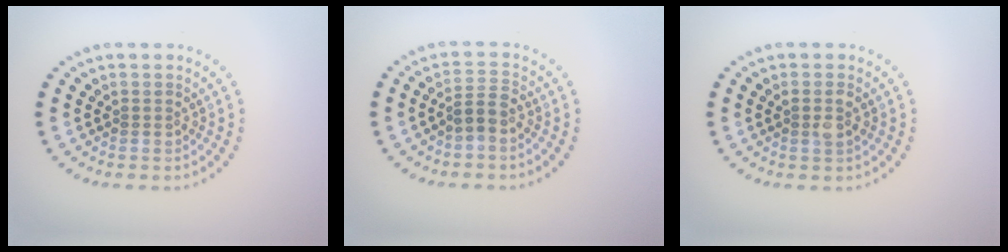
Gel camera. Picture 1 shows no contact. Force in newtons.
{"total": 2.0, "press": 1.5, "slide": 1.3}
{"total": 1.4, "press": 1.3, "slide": 0.4}